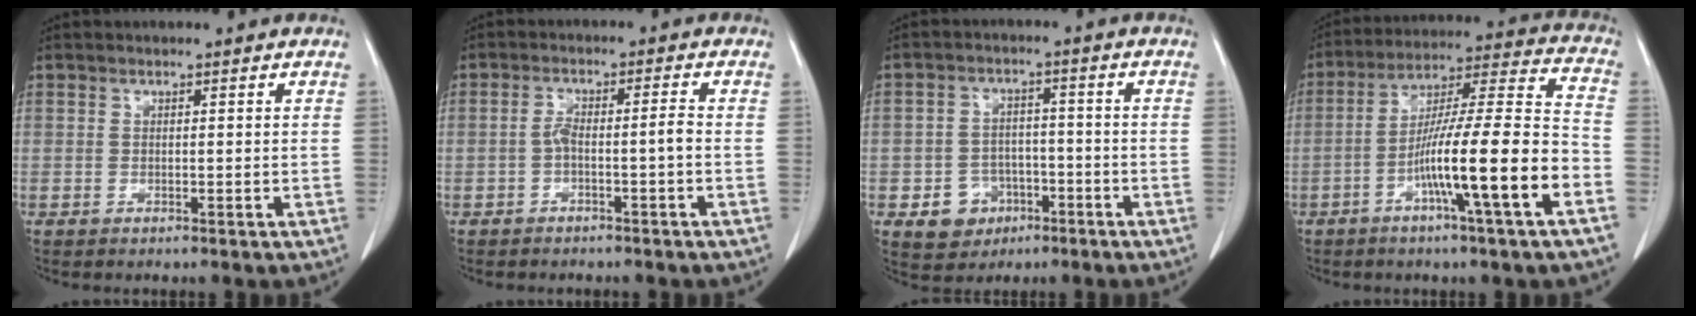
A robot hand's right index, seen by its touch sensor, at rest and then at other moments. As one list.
[{"total": 3.3, "force": [-1.3, 0.2, 3.0], "torque": [-0.056, 0.016, -0.021]}, {"total": 6.3, "force": [-2.8, 5.3, 1.9], "torque": [-0.030, 0.011, -0.031]}, {"total": 17.0, "force": [-6.5, -0.3, 15.7], "torque": [-0.264, 0.003, -0.110]}]